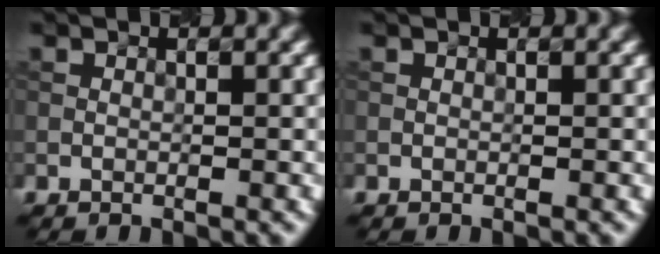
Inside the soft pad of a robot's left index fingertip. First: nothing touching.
{"total": 0.0}